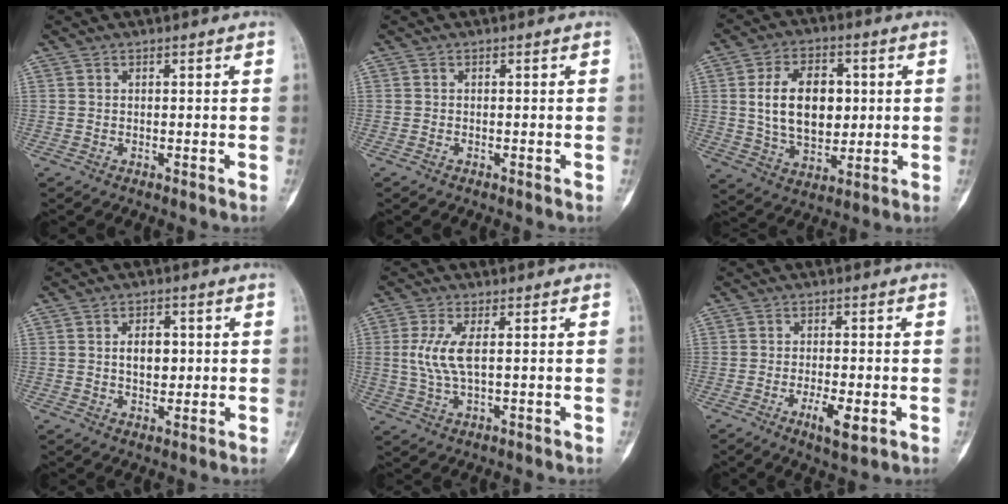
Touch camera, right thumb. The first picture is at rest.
{"total": 0.0}
{"total": 14.4, "force": [1.9, 9.2, 10.9], "torque": [-0.156, -0.005, 0.038]}
{"total": 5.2, "force": [0.7, 3.3, 3.9], "torque": [-0.046, -0.002, 0.012]}
{"total": 6.7, "force": [0.9, 2.4, 6.2], "torque": [-0.155, -0.003, 0.022]}
{"total": 5.3, "force": [-2.0, 1.6, 4.6], "torque": [-0.078, -0.002, -0.030]}